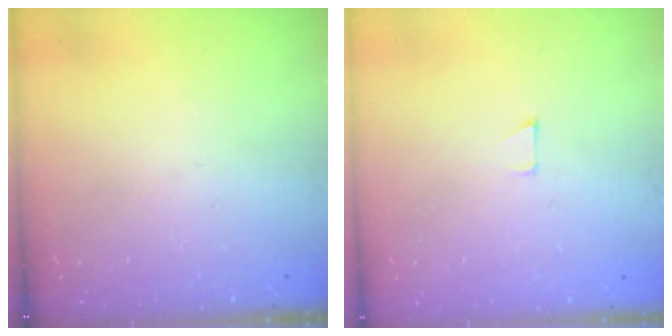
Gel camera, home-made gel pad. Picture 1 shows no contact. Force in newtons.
{"total": 2.7, "press": 2.7, "slide": 0.2}